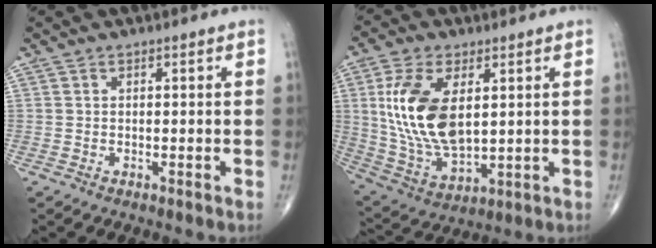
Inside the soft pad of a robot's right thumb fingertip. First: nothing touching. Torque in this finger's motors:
{"motor_torque": [2.13, 2.06, 1.70, 0.25, 0.33]}